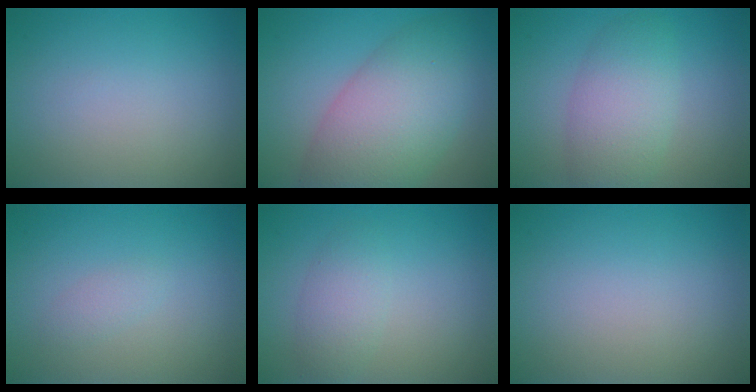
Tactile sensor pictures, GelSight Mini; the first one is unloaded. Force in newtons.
{"total": 8.8, "press": 8.8, "slide": 0.3}
{"total": 4.9, "press": 4.9, "slide": 0.2}
{"total": 1.1, "press": 1.1, "slide": 0.1}
{"total": 2.4, "press": 2.4, "slide": 0.0}
{"total": 0.0}